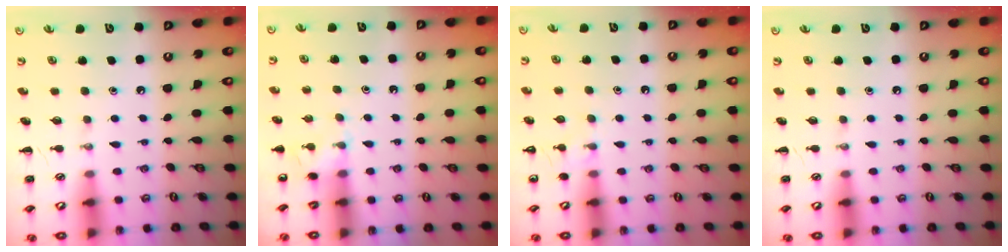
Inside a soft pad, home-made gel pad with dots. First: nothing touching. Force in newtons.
{"total": 5.3, "press": 5.0, "slide": 1.5}
{"total": 6.0, "press": 5.7, "slide": 1.8}
{"total": 0.0}